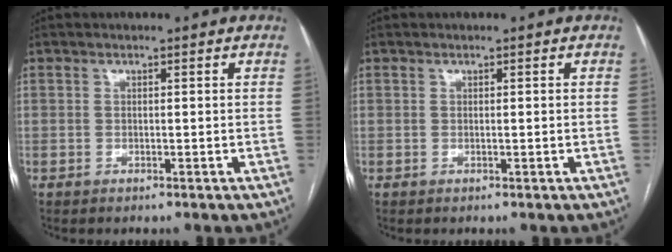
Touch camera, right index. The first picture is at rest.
{"total": 0.0}